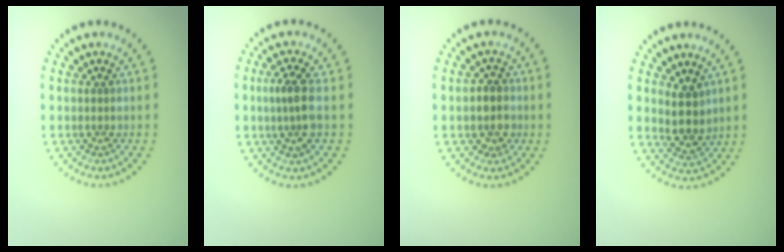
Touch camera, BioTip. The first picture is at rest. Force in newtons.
{"total": 2.7, "press": 2.5, "slide": 1.1}
{"total": 2.6, "press": 2.5, "slide": 0.7}
{"total": 2.8, "press": 2.4, "slide": 1.4}